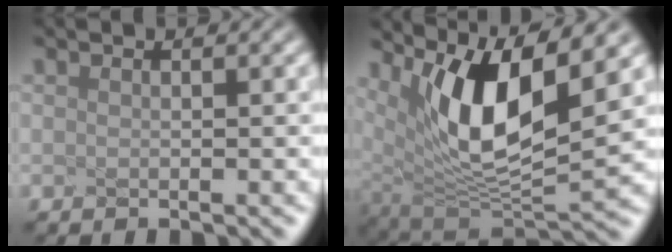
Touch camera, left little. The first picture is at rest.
{"total": 7.4, "force": [2.3, 2.3, 6.6], "torque": [-0.148, -0.030, 0.094]}